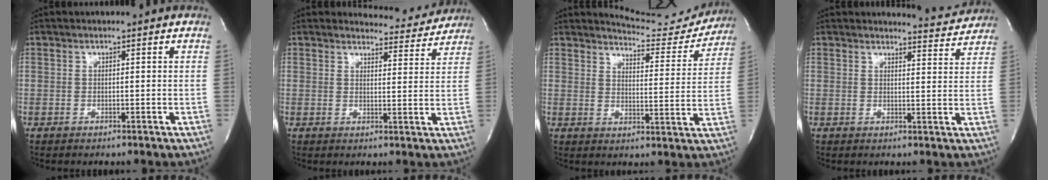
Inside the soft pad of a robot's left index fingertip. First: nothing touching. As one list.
[{"total": 5.7, "force": [5.6, 0.8, -0.9], "torque": [0.011, -0.013, 0.061]}, {"total": 10.4, "force": [10.4, 1.3, 0.1], "torque": [0.006, -0.035, 0.123]}, {"total": 4.5, "force": [4.4, 0.0, -0.7], "torque": [0.000, -0.019, 0.047]}]